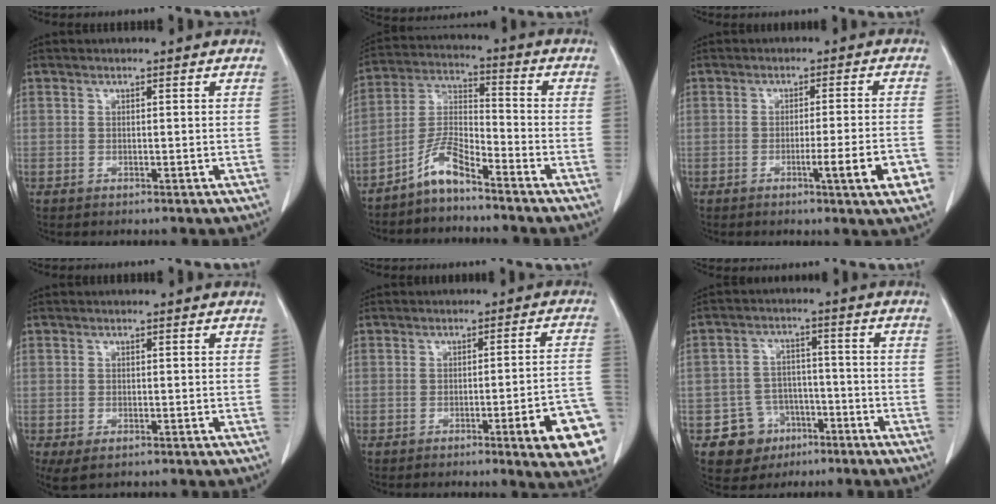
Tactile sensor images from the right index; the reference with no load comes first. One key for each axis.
{"total": 6.6, "fx": -5.2, "fy": 0.9, "fz": 4.0, "tx": -0.094, "ty": 0.000, "tz": -0.106}
{"total": 7.9, "fx": -3.2, "fy": -0.4, "fz": 7.2, "tx": -0.091, "ty": -0.012, "tz": -0.044}
{"total": 3.2, "fx": -1.9, "fy": 1.3, "fz": 2.2, "tx": -0.049, "ty": -0.012, "tz": -0.025}
{"total": 11.7, "fx": -5.1, "fy": 0.9, "fz": 10.5, "tx": -0.074, "ty": 0.010, "tz": -0.060}
{"total": 7.2, "fx": -3.7, "fy": 6.1, "fz": 1.1, "tx": -0.015, "ty": 0.012, "tz": -0.049}